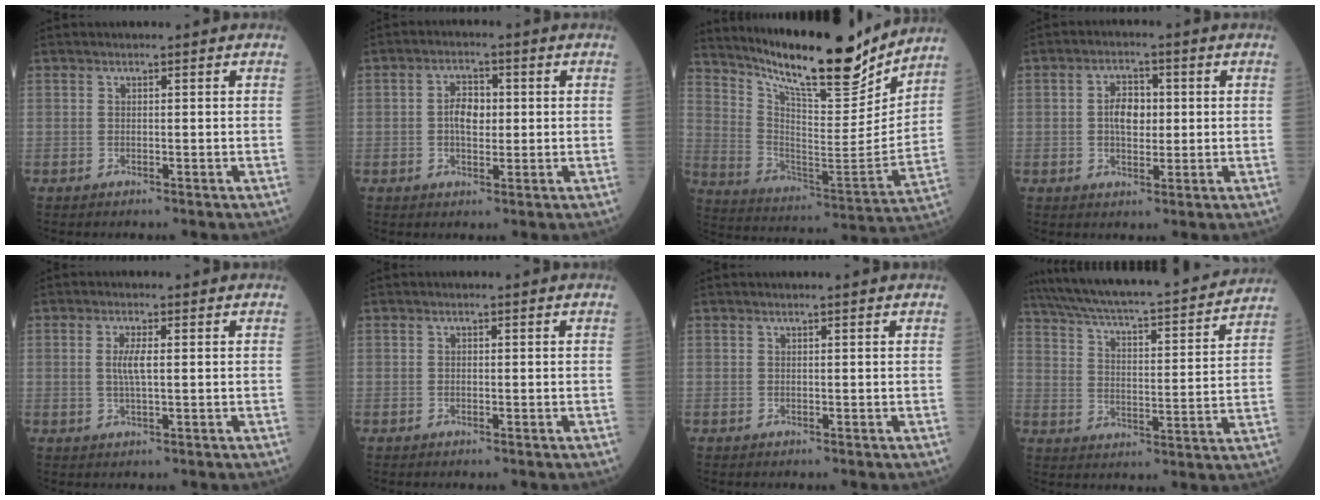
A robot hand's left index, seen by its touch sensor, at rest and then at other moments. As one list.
[{"total": 4.2, "force": [0.2, 2.4, 3.5], "torque": [-0.069, 0.009, 0.002]}, {"total": 20.6, "force": [17.8, 3.0, 9.9], "torque": [-0.175, -0.032, 0.286]}, {"total": 4.7, "force": [0.4, 2.8, 3.8], "torque": [-0.074, 0.009, 0.006]}, {"total": 2.9, "force": [0.4, 0.4, 2.9], "torque": [-0.062, -0.002, 0.009]}, {"total": 0.0}, {"total": 1.0, "force": [0.9, -0.1, 0.4], "torque": [-0.010, 0.004, 0.015]}, {"total": 24.5, "force": [21.9, 2.6, 10.6], "torque": [-0.182, -0.007, 0.305]}]